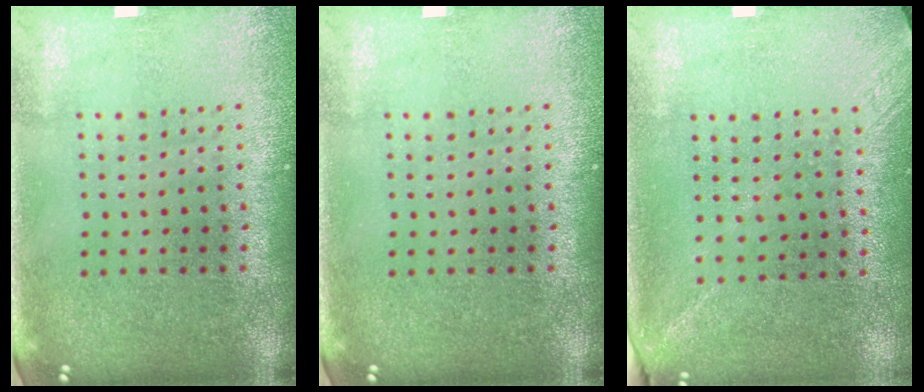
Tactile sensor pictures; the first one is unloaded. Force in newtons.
{"total": 0.0}
{"total": 1.2, "press": 0.9, "slide": 0.9}